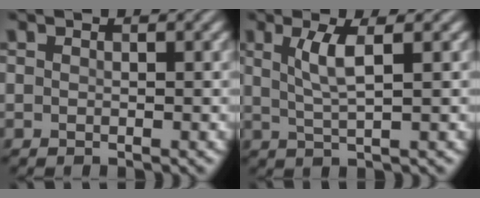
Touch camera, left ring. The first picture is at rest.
{"total": 3.0, "force": [1.0, 0.6, 2.8], "torque": [-0.056, 0.001, 0.022]}